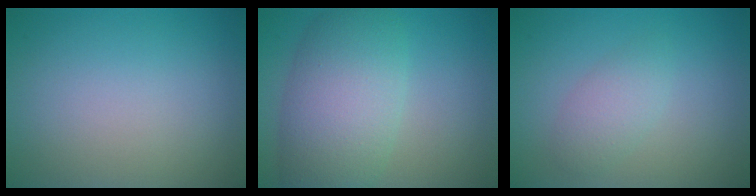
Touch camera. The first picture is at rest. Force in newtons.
{"total": 7.8, "press": 7.8, "slide": 0.4}
{"total": 2.1, "press": 2.1, "slide": 0.1}